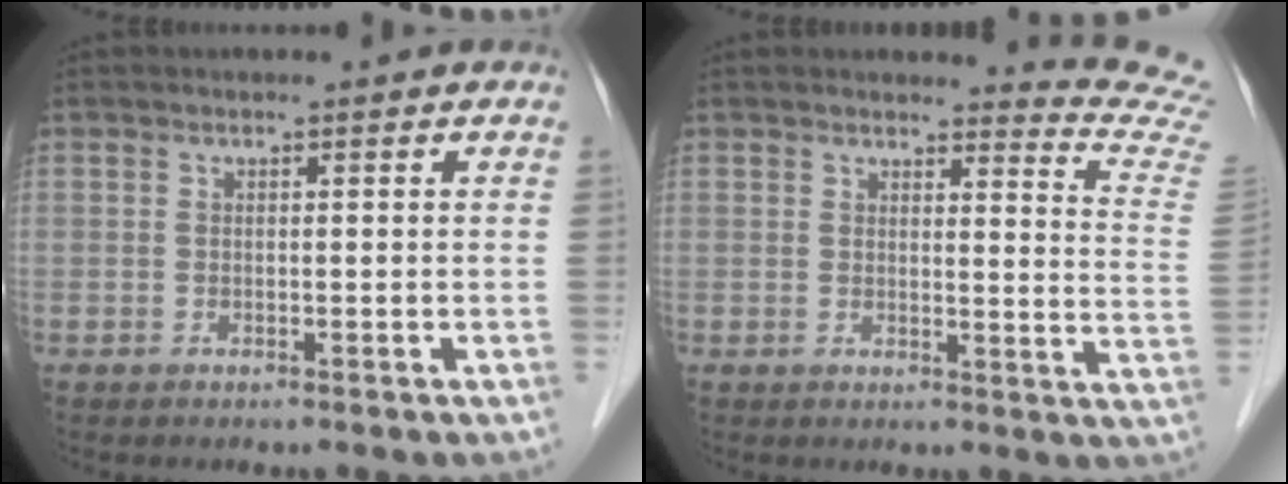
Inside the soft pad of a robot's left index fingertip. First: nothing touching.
{"total": 10.1, "force": [10.0, -1.1, -0.2], "torque": [0.006, -0.132, 0.080]}